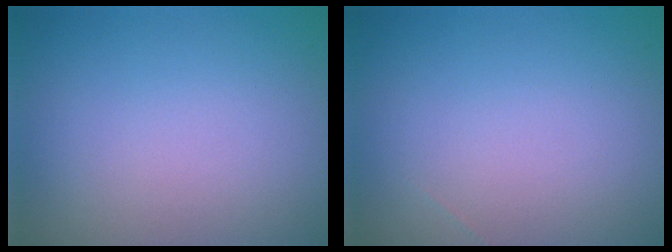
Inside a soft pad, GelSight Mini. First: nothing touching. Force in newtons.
{"total": 0.0}